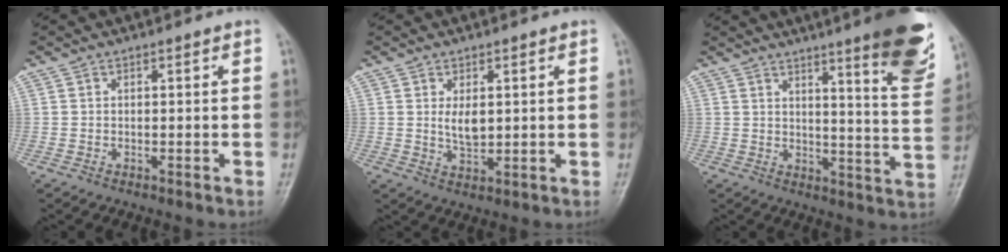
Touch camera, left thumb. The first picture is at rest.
{"total": 3.9, "force": [0.9, 2.0, 3.2], "torque": [-0.049, -0.013, 0.022]}
{"total": 16.5, "force": [10.4, 2.1, 12.6], "torque": [-0.137, -0.066, 0.131]}